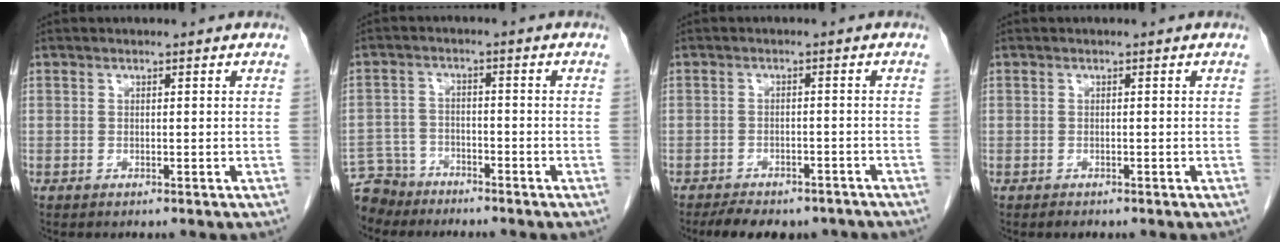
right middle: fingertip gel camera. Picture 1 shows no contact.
{"total": 6.6, "force": [-6.0, 2.8, -0.3], "torque": [0.006, 0.000, -0.111]}
{"total": 10.5, "force": [-8.7, 4.2, 4.1], "torque": [-0.061, 0.002, -0.111]}
{"total": 0.8, "force": [-0.6, 0.4, 0.2], "torque": [-0.007, -0.002, -0.008]}